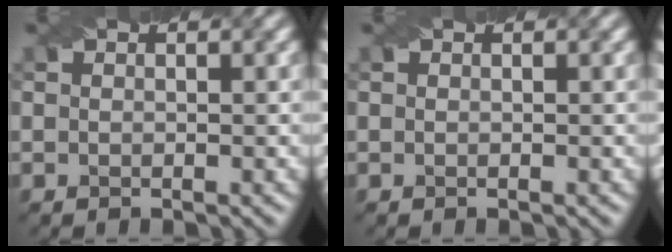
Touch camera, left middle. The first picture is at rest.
{"total": 0.0}